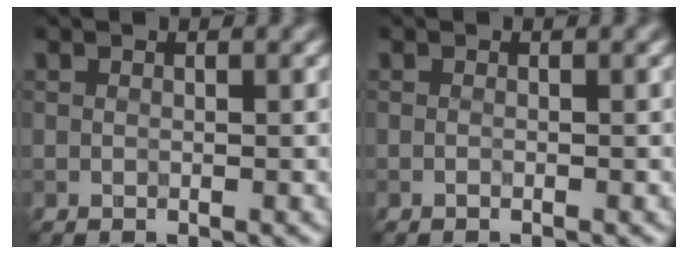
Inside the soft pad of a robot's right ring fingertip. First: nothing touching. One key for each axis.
{"total": 0.5, "fx": -0.5, "fy": 0.0, "fz": 0.2, "tx": -0.001, "ty": -0.003, "tz": -0.010}